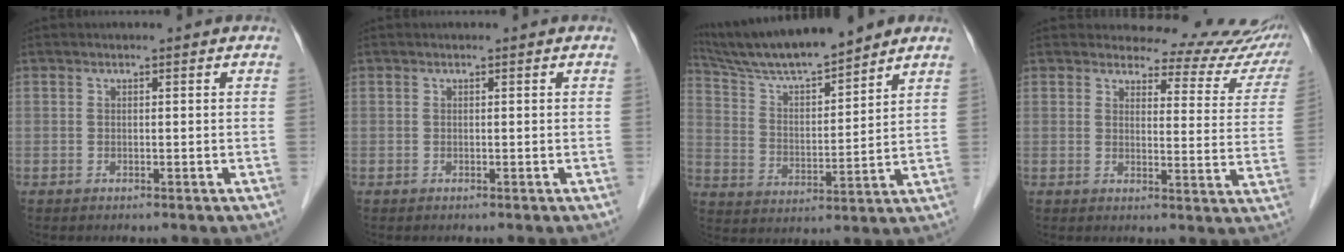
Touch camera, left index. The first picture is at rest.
{"total": 0.0}
{"total": 14.0, "force": [12.6, 0.9, 6.1], "torque": [-0.114, 0.014, 0.228]}
{"total": 15.0, "force": [14.5, 3.7, 1.3], "torque": [0.025, -0.072, 0.130]}